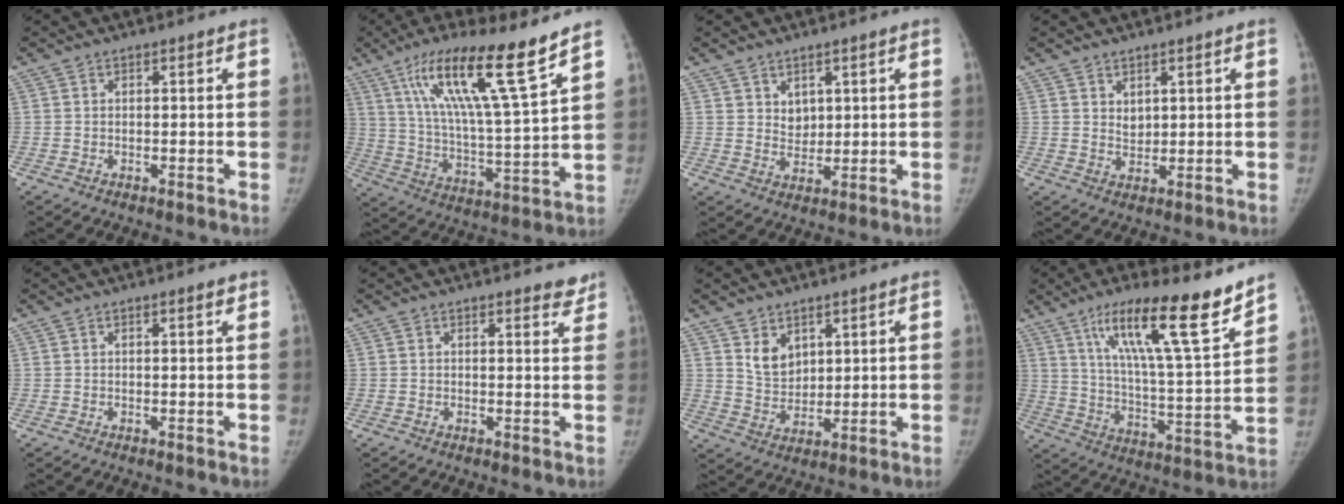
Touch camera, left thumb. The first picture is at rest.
{"total": 19.5, "force": [12.2, 1.5, 15.2], "torque": [-0.245, -0.057, 0.211]}
{"total": 3.7, "force": [2.0, 2.9, 1.3], "torque": [0.002, -0.018, 0.043]}
{"total": 2.6, "force": [1.5, 1.8, 1.2], "torque": [-0.005, -0.014, 0.033]}
{"total": 0.8, "force": [0.5, 0.1, 0.6], "torque": [-0.005, -0.001, 0.007]}
{"total": 2.8, "force": [2.5, 1.0, 0.8], "torque": [0.013, -0.014, 0.019]}
{"total": 6.0, "force": [3.2, 4.2, 2.8], "torque": [-0.022, -0.029, 0.068]}
{"total": 20.8, "force": [13.8, 3.1, 15.2], "torque": [-0.224, -0.067, 0.231]}